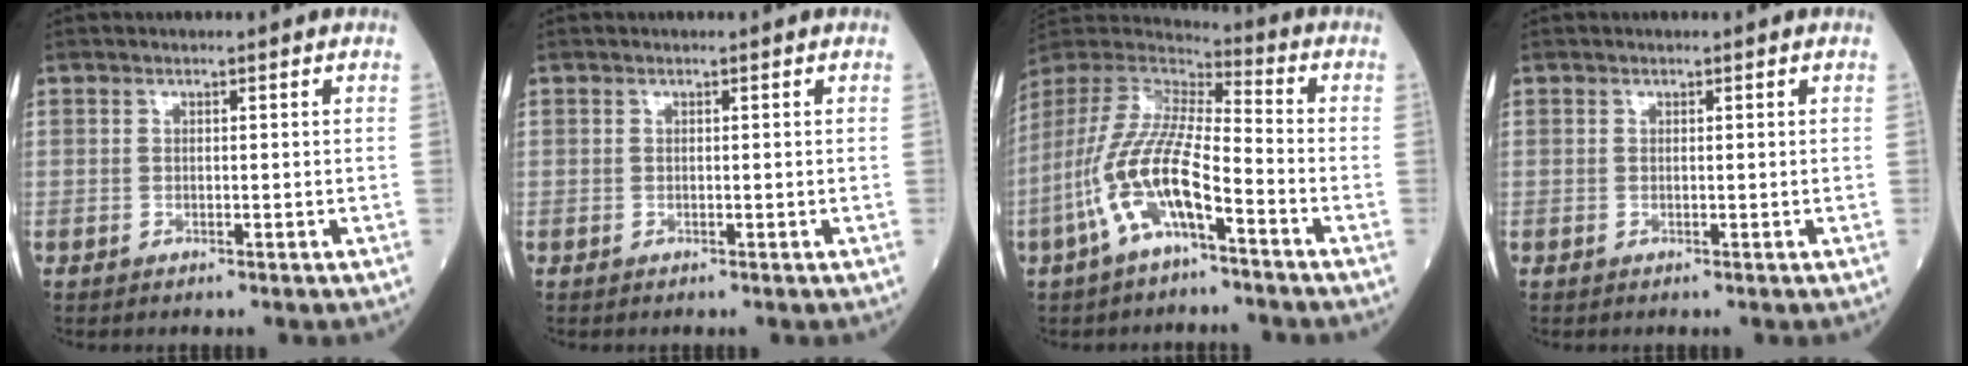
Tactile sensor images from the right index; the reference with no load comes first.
{"total": 0.0}
{"total": 14.2, "force": [-6.2, 3.5, 12.3], "torque": [-0.274, -0.002, -0.121]}
{"total": 0.0}